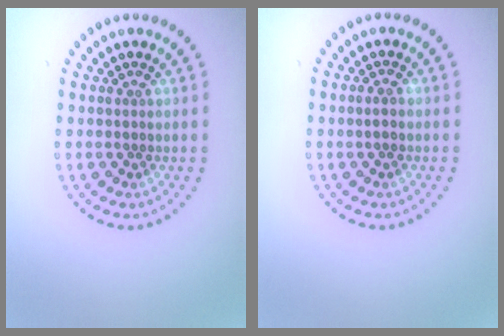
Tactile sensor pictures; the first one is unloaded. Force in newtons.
{"total": 0.7, "press": 0.6, "slide": 0.2}